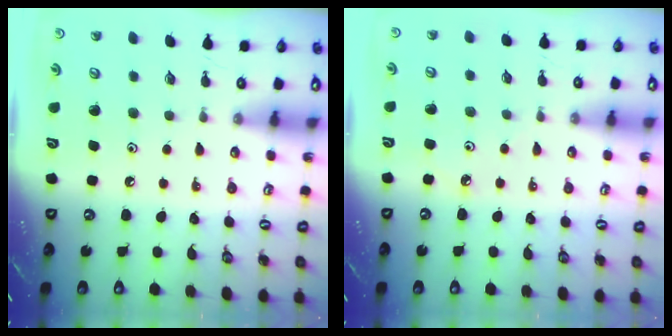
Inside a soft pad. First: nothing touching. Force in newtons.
{"total": 3.0, "press": 3.0, "slide": 0.5}